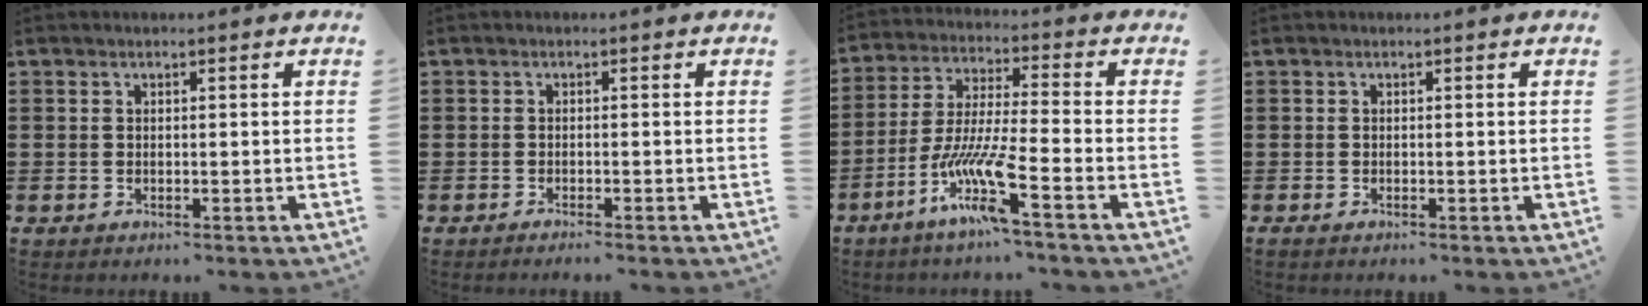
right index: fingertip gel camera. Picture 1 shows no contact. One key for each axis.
{"total": 0.7, "fx": -0.6, "fy": -0.2, "fz": 0.4, "tx": -0.007, "ty": -0.004, "tz": -0.011}
{"total": 10.3, "fx": -6.0, "fy": 0.9, "fz": 8.4, "tx": -0.188, "ty": -0.013, "tz": -0.123}
{"total": 0.0}